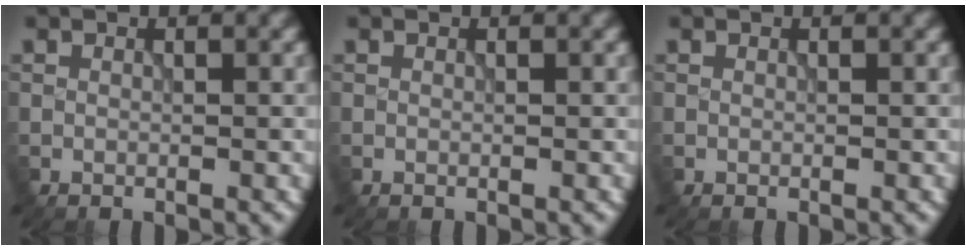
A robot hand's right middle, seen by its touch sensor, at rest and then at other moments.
{"total": 0.0}
{"total": 0.0}